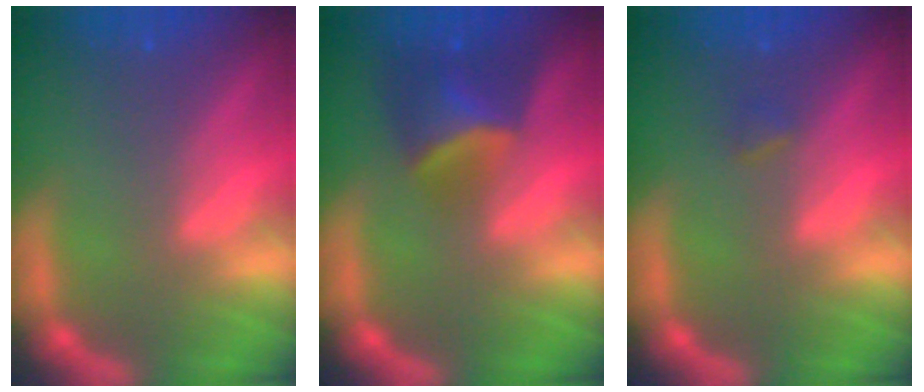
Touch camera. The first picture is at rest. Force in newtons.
{"total": 5.0}
{"total": 0.9}